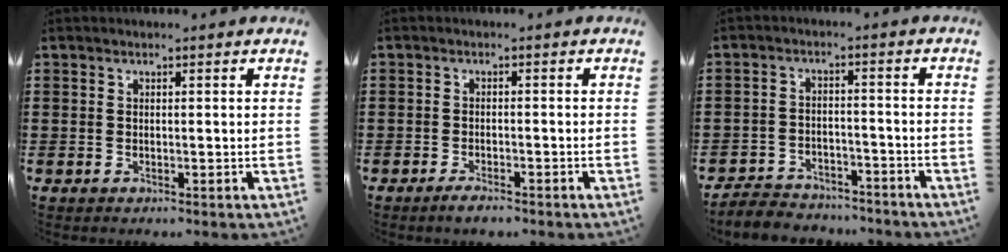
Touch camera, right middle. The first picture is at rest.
{"total": 1.7, "force": [-1.6, 0.4, 0.6], "torque": [-0.013, -0.001, -0.029]}
{"total": 4.2, "force": [-4.1, 0.9, -0.2], "torque": [-0.010, 0.003, -0.089]}